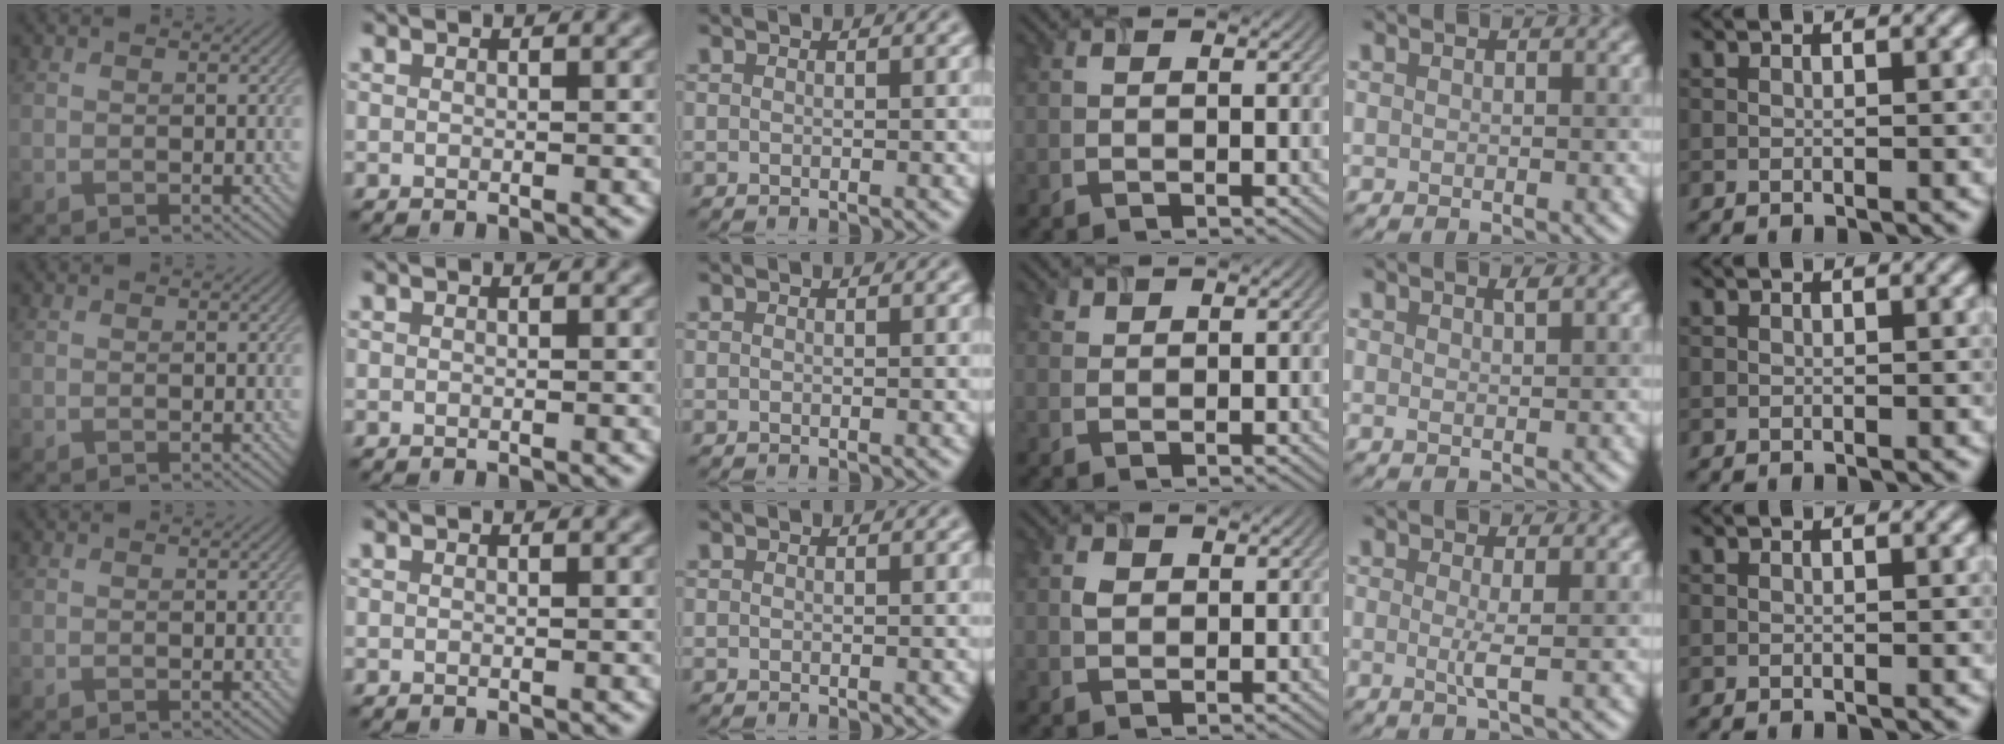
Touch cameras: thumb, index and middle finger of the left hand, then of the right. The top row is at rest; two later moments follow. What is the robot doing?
{"motion": "insert", "object": "airpods case & airpods"}